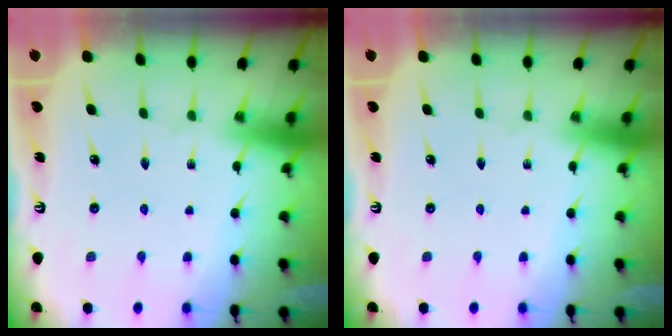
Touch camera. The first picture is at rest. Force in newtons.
{"total": 0.0}